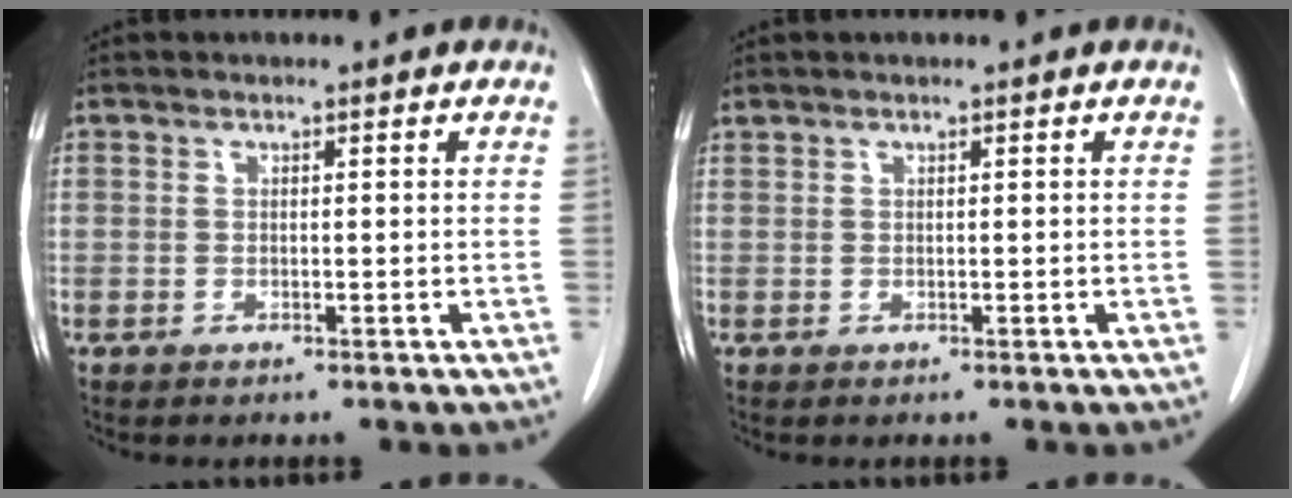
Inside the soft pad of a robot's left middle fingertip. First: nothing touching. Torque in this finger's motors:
{"motor_torque": [0.46, -0.97, -0.05, -0.01]}